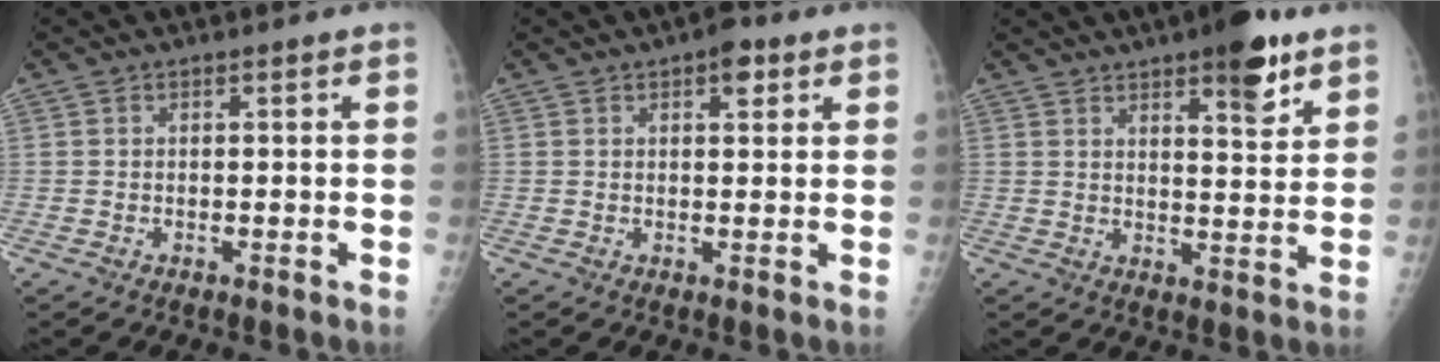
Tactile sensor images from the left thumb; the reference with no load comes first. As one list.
[{"total": 3.8, "force": [2.1, 1.9, 2.6], "torque": [-0.021, -0.004, 0.023]}, {"total": 9.6, "force": [6.0, 2.9, 7.0], "torque": [-0.078, -0.033, 0.083]}]